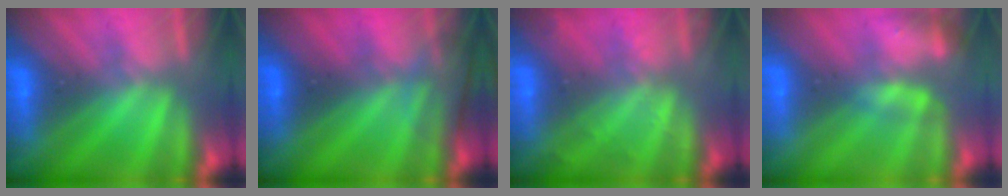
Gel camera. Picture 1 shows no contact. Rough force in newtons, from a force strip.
{"total": 2.7}
{"total": 2.1}
{"total": 2.4}